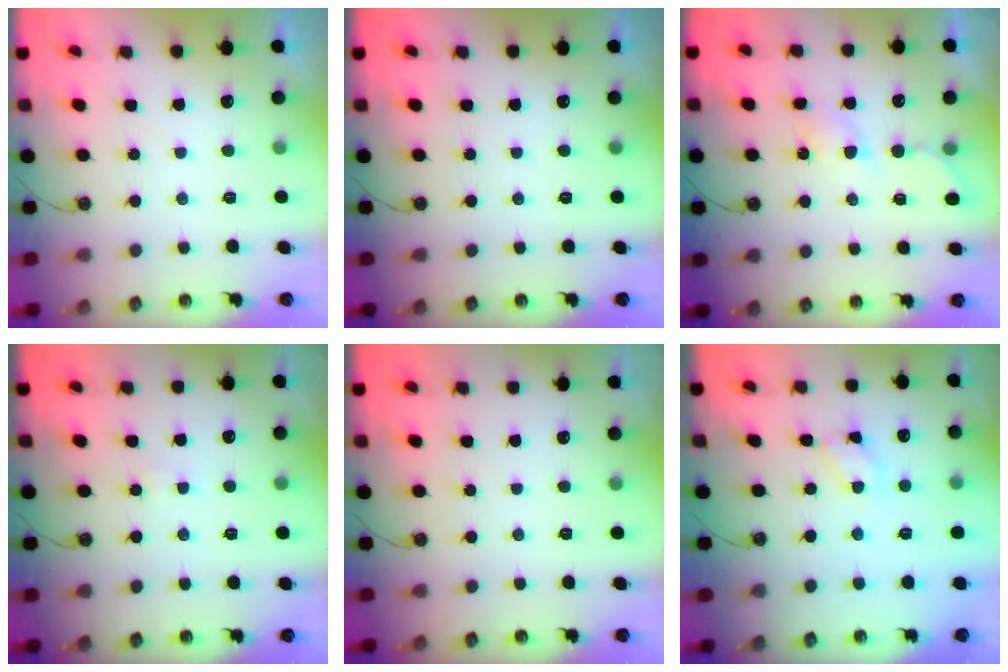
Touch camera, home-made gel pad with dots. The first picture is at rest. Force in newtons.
{"total": 0.0}
{"total": 4.5, "press": 4.5, "slide": 0.6}
{"total": 1.9, "press": 1.9, "slide": 0.2}
{"total": 0.0}
{"total": 5.2, "press": 5.2, "slide": 0.3}